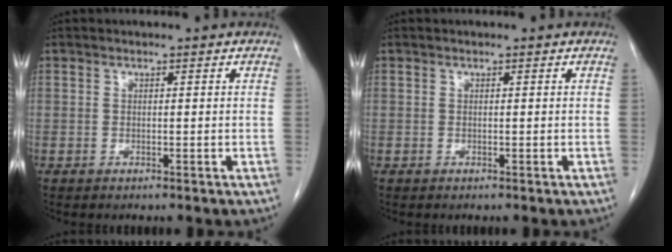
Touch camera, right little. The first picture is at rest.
{"total": 0.0}